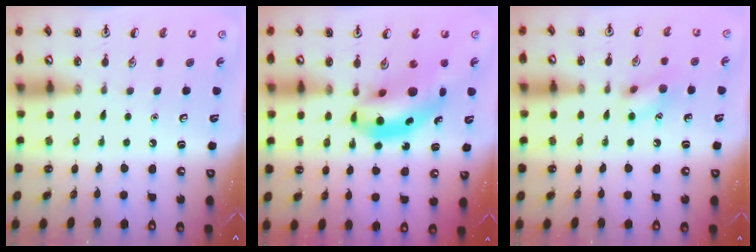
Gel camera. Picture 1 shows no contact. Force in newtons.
{"total": 10.8, "press": 10.4, "slide": 3.2}
{"total": 9.5, "press": 9.4, "slide": 0.8}